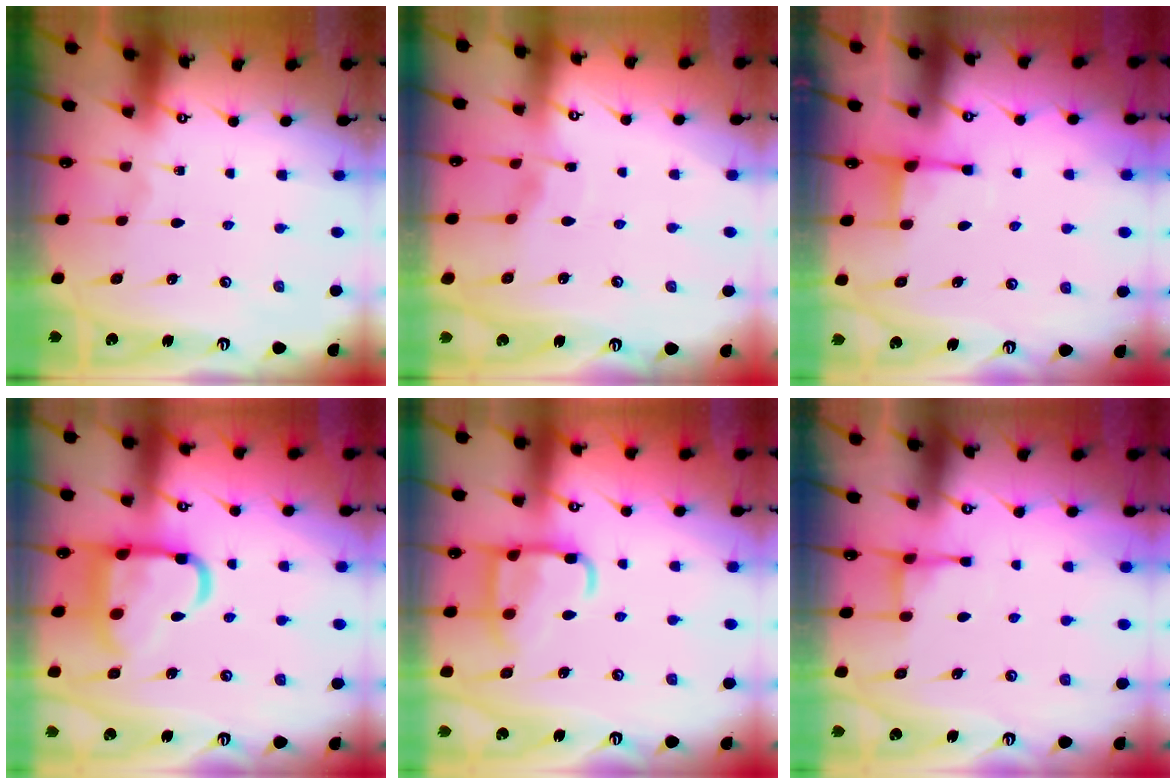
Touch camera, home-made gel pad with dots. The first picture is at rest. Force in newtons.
{"total": 2.7, "press": 2.7, "slide": 0.3}
{"total": 2.3, "press": 2.2, "slide": 0.6}
{"total": 14.9, "press": 14.8, "slide": 1.4}
{"total": 14.2, "press": 14.1, "slide": 1.4}
{"total": 3.7, "press": 3.7, "slide": 0.6}